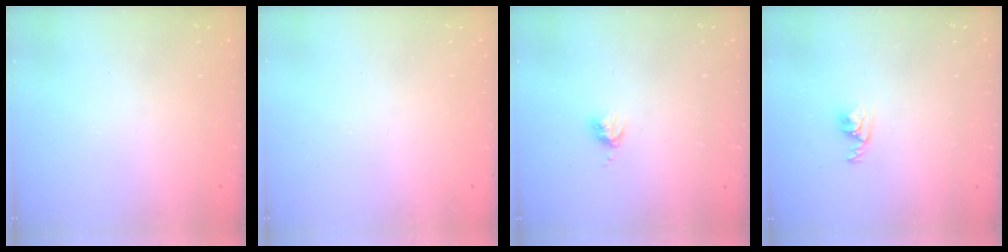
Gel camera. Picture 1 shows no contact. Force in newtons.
{"total": 0.0}
{"total": 3.5, "press": 3.4, "slide": 0.4}
{"total": 3.5, "press": 3.4, "slide": 0.5}